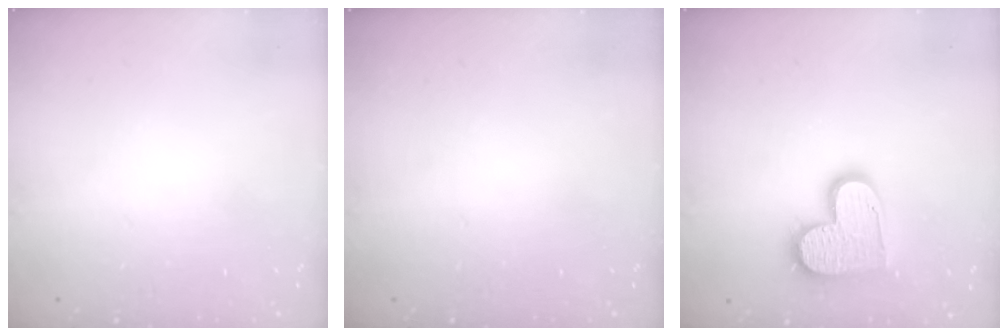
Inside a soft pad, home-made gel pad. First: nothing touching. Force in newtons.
{"total": 0.0}
{"total": 13.8, "press": 13.7, "slide": 1.1}